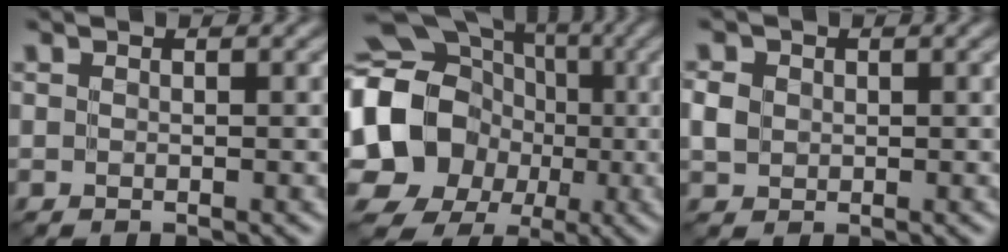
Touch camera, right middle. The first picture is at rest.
{"total": 17.9, "force": [-1.5, 15.9, 8.1], "torque": [-0.155, -0.007, -0.065]}
{"total": 1.8, "force": [-0.1, 1.6, 0.8], "torque": [-0.018, -0.003, -0.002]}